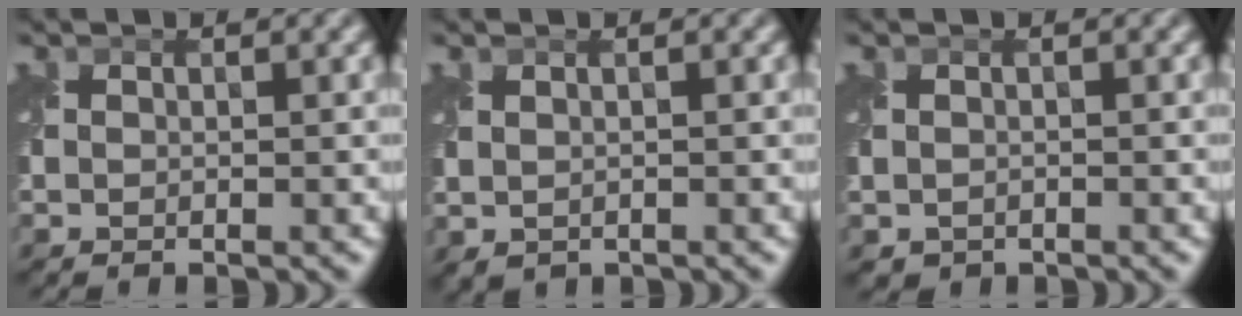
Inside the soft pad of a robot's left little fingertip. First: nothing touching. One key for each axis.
{"total": 0.8, "fx": 0.1, "fy": 0.6, "fz": 0.4, "tx": -0.012, "ty": -0.005, "tz": 0.009}
{"total": 0.9, "fx": -0.5, "fy": 0.7, "fz": 0.2, "tx": -0.004, "ty": -0.010, "tz": -0.008}